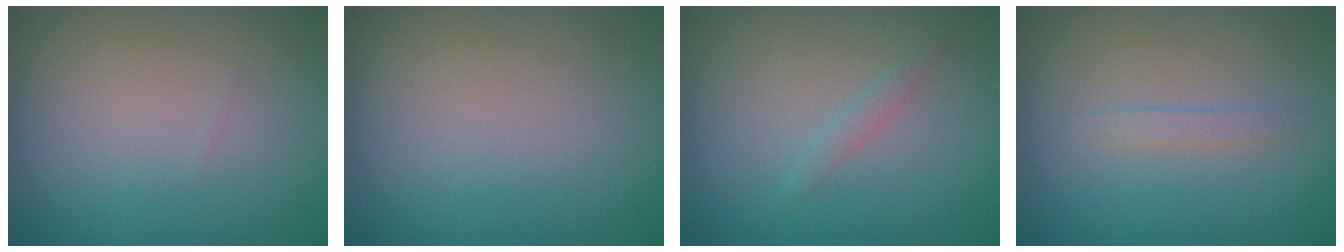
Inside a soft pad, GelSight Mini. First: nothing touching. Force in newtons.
{"total": 0.0}
{"total": 1.0, "press": 1.0, "slide": 0.1}
{"total": 0.9, "press": 0.8, "slide": 0.1}